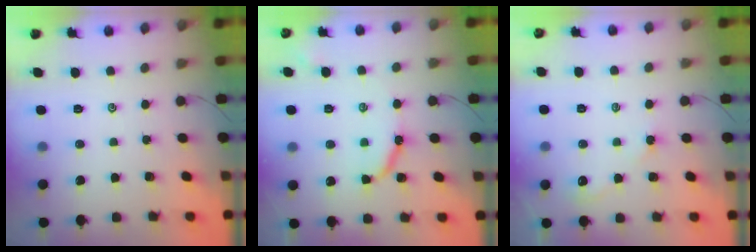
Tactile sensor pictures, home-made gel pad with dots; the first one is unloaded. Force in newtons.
{"total": 8.6, "press": 8.6, "slide": 0.7}
{"total": 3.3, "press": 3.3, "slide": 0.5}